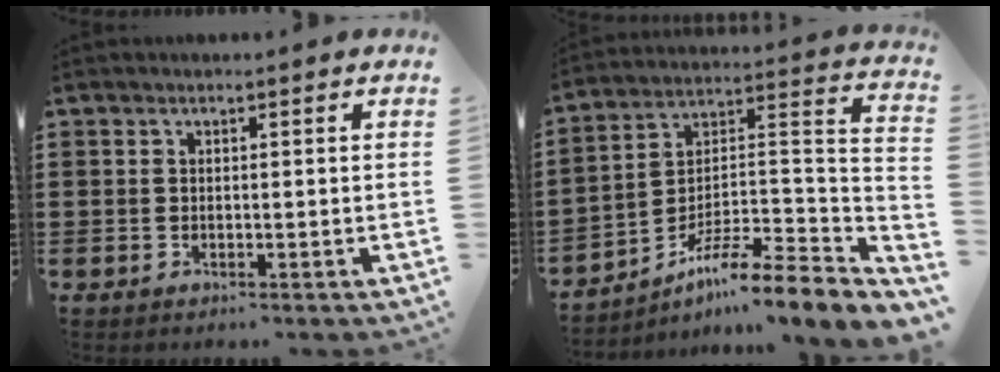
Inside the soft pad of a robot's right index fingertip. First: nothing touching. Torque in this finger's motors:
{"motor_torque": [1.19, 0.65, 0.20, 0.07]}